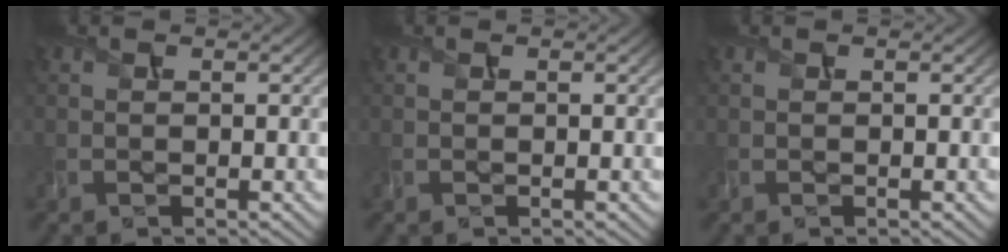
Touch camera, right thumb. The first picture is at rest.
{"total": 0.0}
{"total": 0.0}